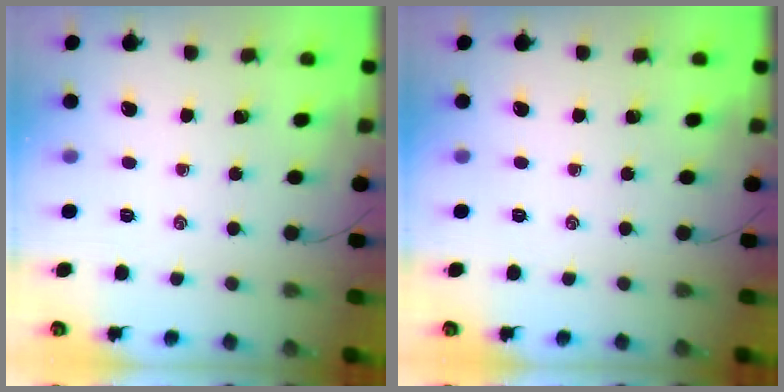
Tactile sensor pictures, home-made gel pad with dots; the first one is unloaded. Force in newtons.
{"total": 0.0}